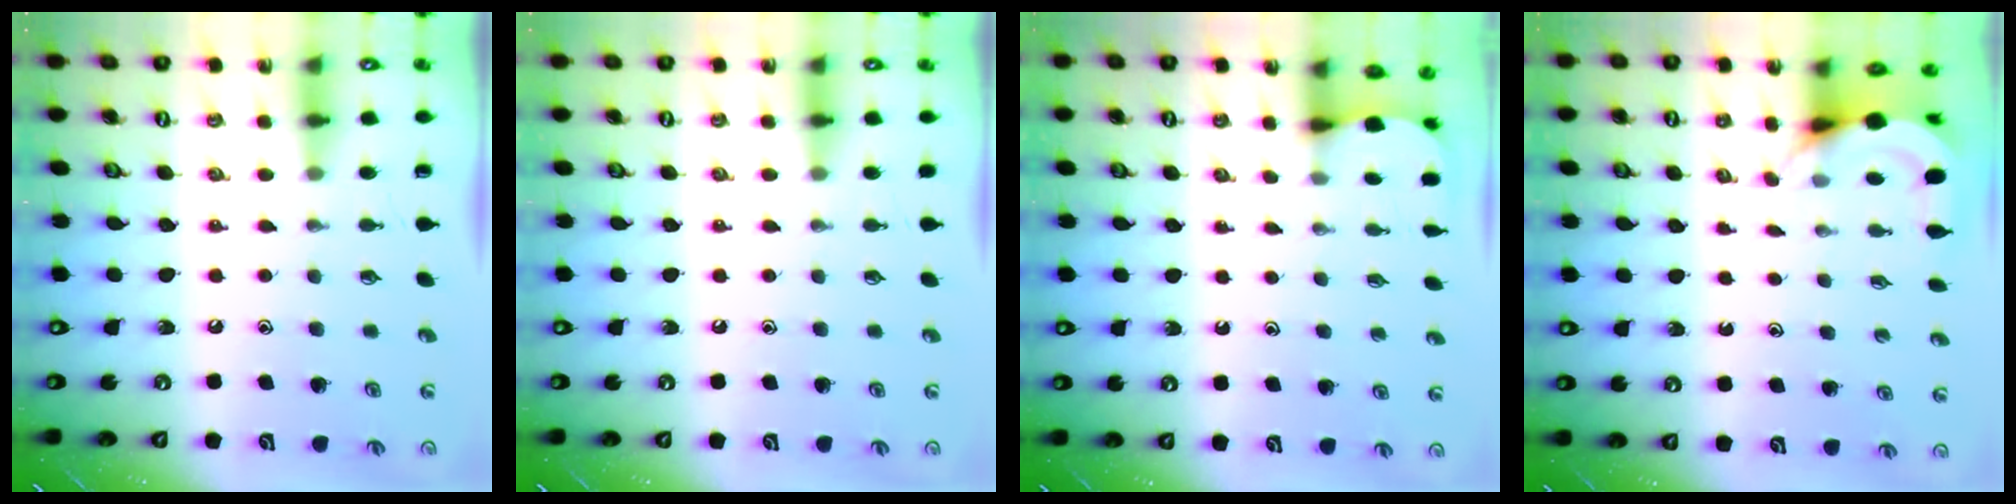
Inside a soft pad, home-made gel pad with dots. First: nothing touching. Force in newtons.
{"total": 0.0}
{"total": 2.6, "press": 2.6, "slide": 0.3}
{"total": 4.6, "press": 4.6, "slide": 0.2}